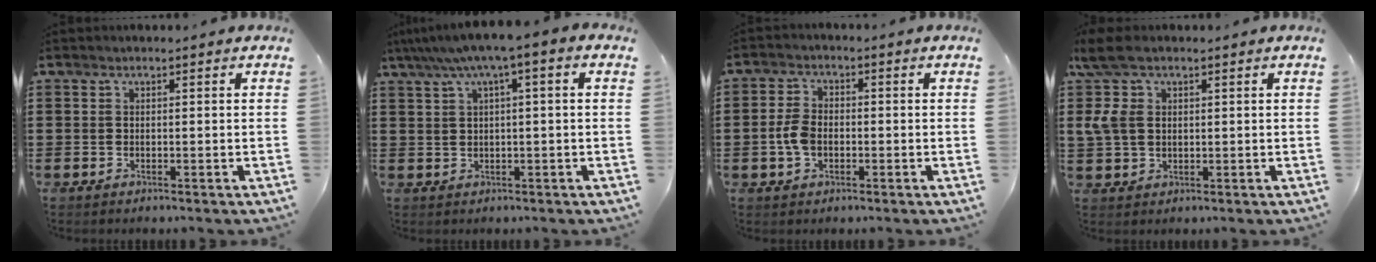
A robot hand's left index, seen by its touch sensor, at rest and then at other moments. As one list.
[{"total": 4.7, "force": [1.1, 0.2, 4.6], "torque": [-0.087, -0.001, 0.015]}, {"total": 4.5, "force": [-0.8, 2.9, 3.3], "torque": [-0.084, 0.000, -0.020]}, {"total": 6.6, "force": [2.4, 3.8, 4.9], "torque": [-0.139, 0.002, 0.035]}]